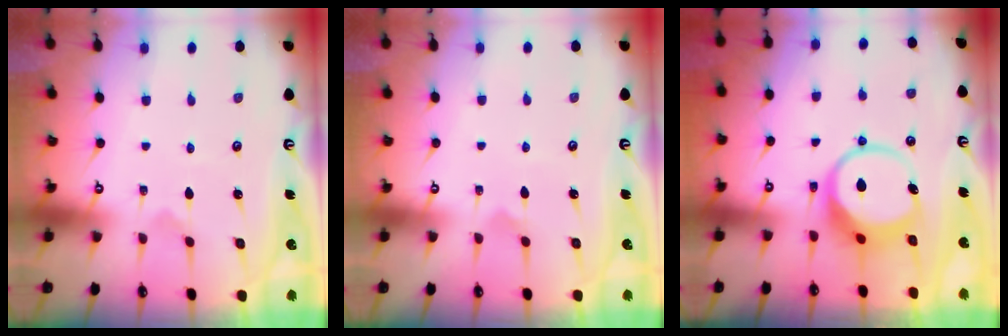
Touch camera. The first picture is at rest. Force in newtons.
{"total": 2.3, "press": 2.3, "slide": 0.2}
{"total": 9.2, "press": 9.1, "slide": 1.1}